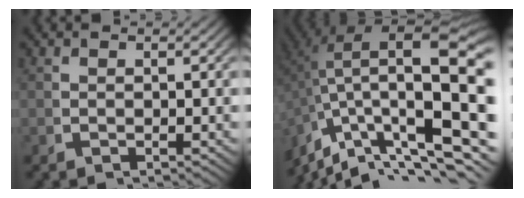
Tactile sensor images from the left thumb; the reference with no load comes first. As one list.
[{"total": 16.5, "force": [-1.1, 9.0, 13.7], "torque": [-0.230, -0.058, 0.010]}]